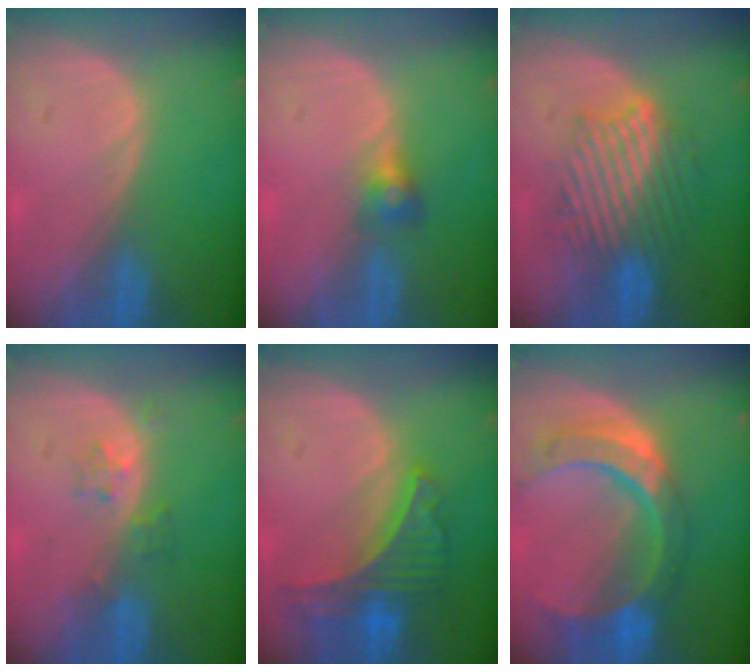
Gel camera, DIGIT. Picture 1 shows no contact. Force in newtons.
{"total": 2.6, "press": 2.5, "slide": 0.7}
{"total": 9.0, "press": 8.9, "slide": 1.2}
{"total": 2.6, "press": 2.6, "slide": 0.2}
{"total": 8.0, "press": 7.1, "slide": 3.8}
{"total": 11.1, "press": 9.3, "slide": 6.0}